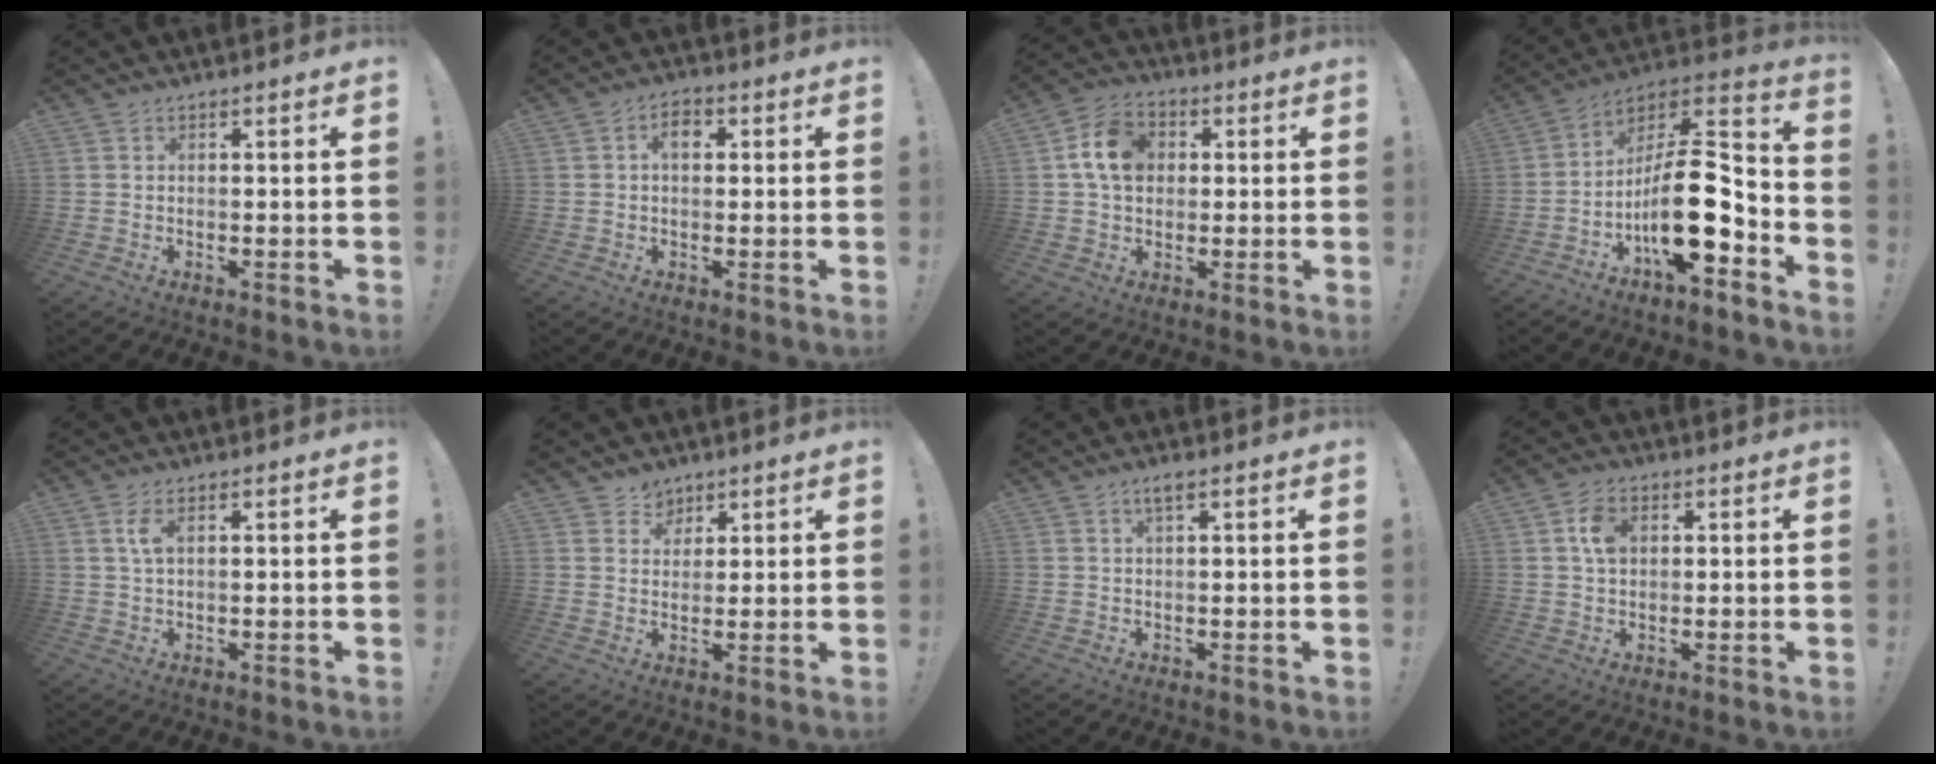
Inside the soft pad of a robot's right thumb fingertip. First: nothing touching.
{"total": 4.5, "force": [1.0, 2.9, 3.3], "torque": [-0.048, 0.005, 0.012]}
{"total": 11.5, "force": [2.2, 8.9, 6.9], "torque": [-0.123, 0.017, 0.047]}
{"total": 19.3, "force": [-5.8, 7.0, 17.0], "torque": [-0.299, 0.025, -0.093]}
{"total": 3.5, "force": [1.1, 1.3, 3.0], "torque": [-0.050, -0.001, 0.016]}
{"total": 4.4, "force": [2.9, 3.3, -0.3], "torque": [0.012, -0.025, 0.054]}
{"total": 2.0, "force": [1.1, 0.1, 1.7], "torque": [-0.034, -0.001, 0.018]}
{"total": 6.1, "force": [1.5, 4.2, 4.1], "torque": [-0.061, 0.004, 0.026]}